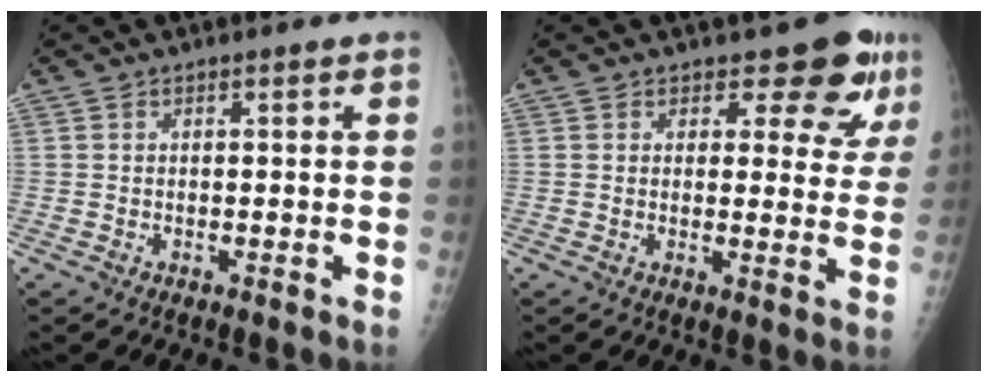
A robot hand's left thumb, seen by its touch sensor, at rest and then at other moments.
{"total": 7.2, "force": [5.4, 3.9, 2.8], "torque": [-0.003, -0.035, 0.053]}